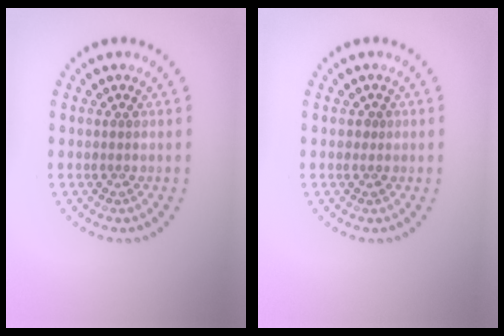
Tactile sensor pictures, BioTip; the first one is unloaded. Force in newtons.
{"total": 0.6, "press": 0.6, "slide": 0.3}